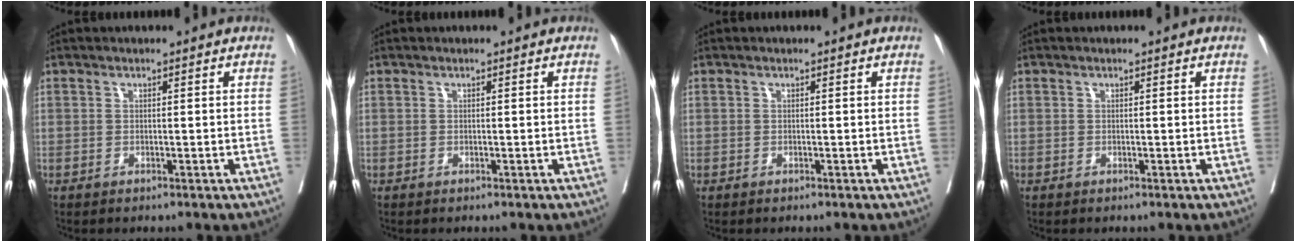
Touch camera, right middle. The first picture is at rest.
{"total": 0.0}
{"total": 0.0}
{"total": 0.0}